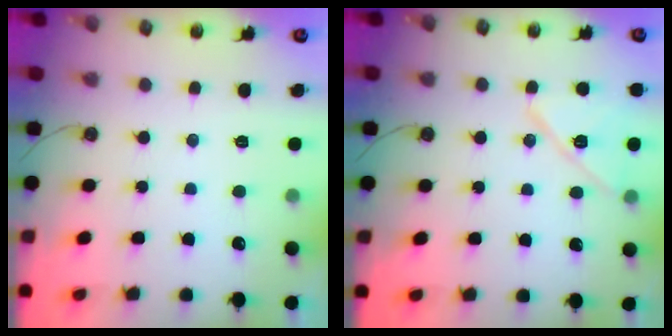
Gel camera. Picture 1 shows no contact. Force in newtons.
{"total": 12.7, "press": 12.7, "slide": 0.7}